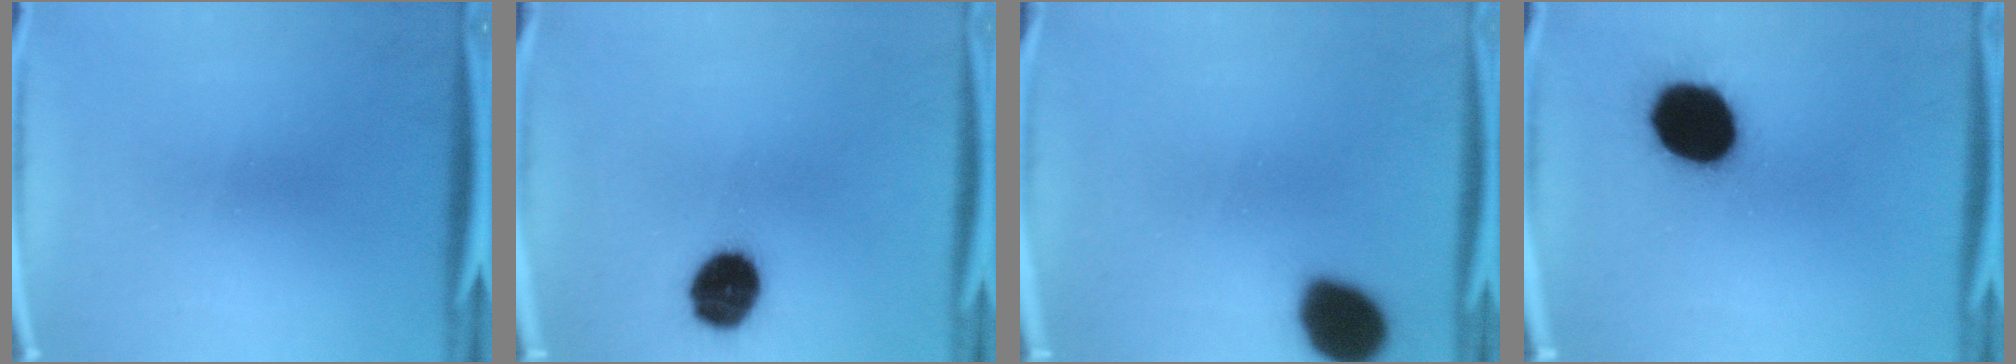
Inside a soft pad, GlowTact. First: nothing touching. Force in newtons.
{"total": 11.5}
{"total": 13.7}
{"total": 19.1}